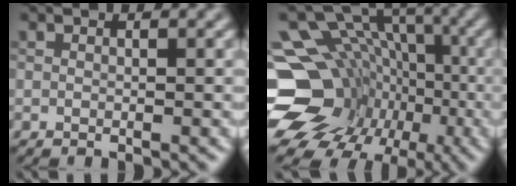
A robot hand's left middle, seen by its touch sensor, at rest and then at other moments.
{"total": 17.9, "force": [-5.9, 14.7, 8.3], "torque": [-0.149, -0.013, -0.088]}